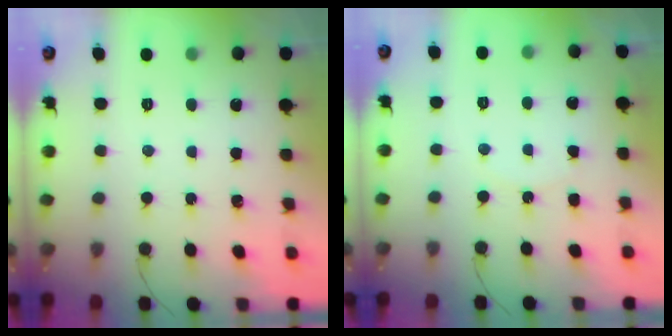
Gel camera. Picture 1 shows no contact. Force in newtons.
{"total": 5.7, "press": 5.7, "slide": 0.7}